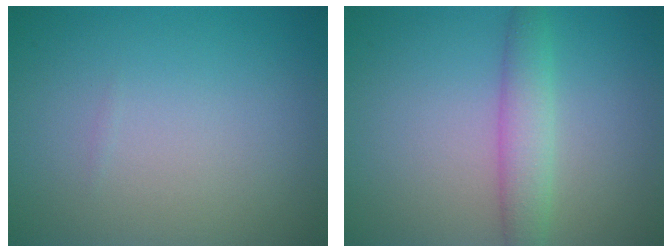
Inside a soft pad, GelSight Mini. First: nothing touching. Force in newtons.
{"total": 3.0, "press": 3.0, "slide": 0.1}